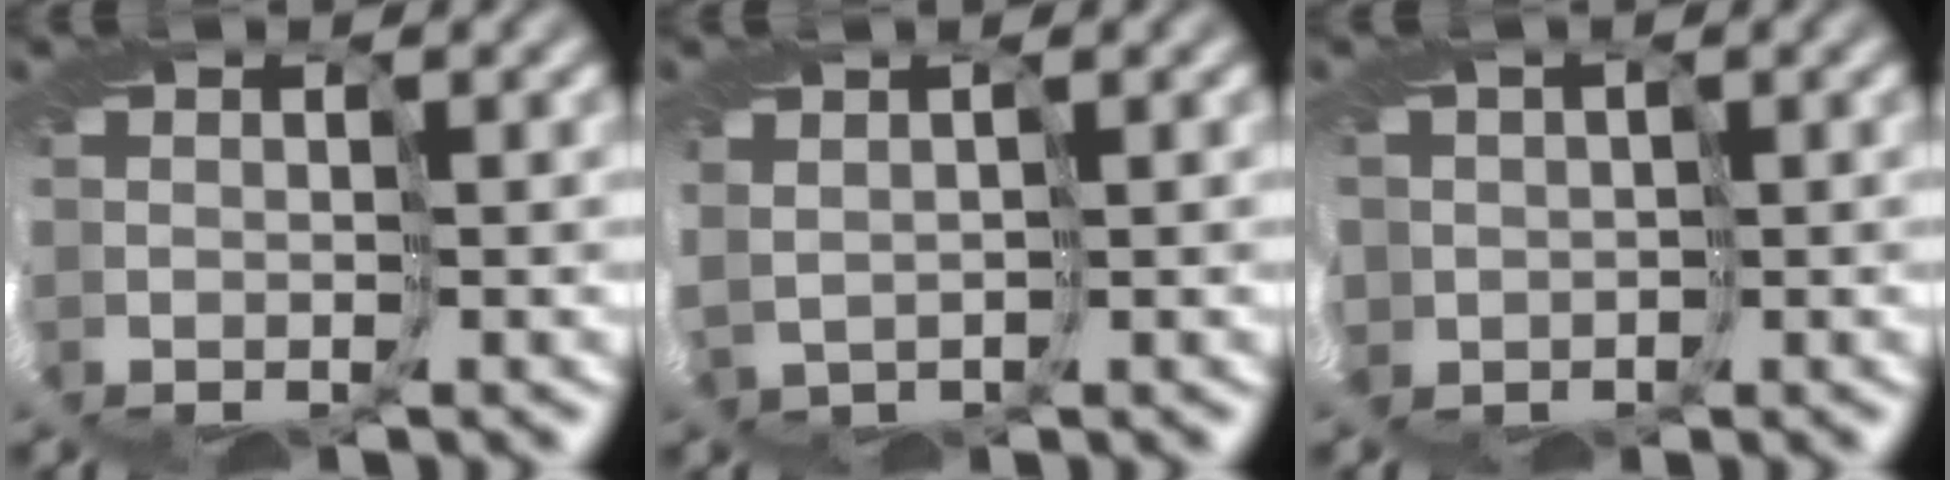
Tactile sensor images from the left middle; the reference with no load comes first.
{"total": 1.6, "force": [1.3, 0.8, 0.4], "torque": [-0.009, 0.019, 0.021]}
{"total": 7.9, "force": [-1.7, 7.4, 2.2], "torque": [-0.086, -0.020, -0.057]}